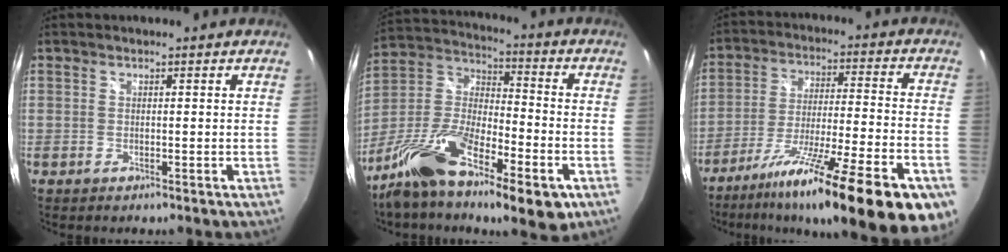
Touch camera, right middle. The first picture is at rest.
{"total": 20.9, "force": [-11.3, 6.8, 16.2], "torque": [-0.303, -0.027, -0.205]}
{"total": 26.2, "force": [-17.9, 2.7, 19.0], "torque": [-0.297, -0.055, -0.276]}